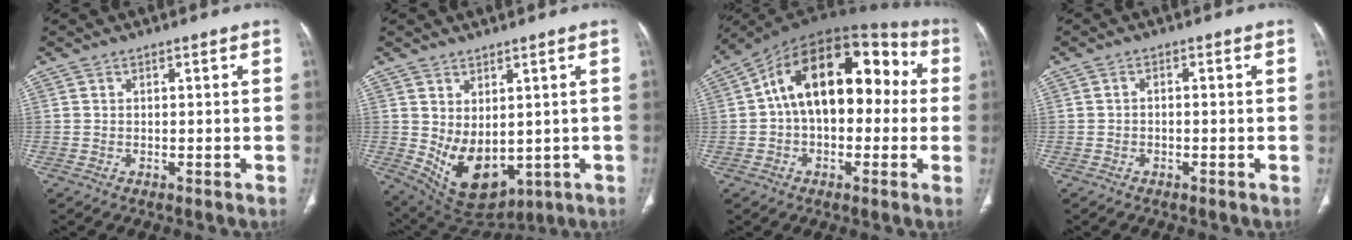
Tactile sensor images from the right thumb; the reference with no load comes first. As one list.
[{"total": 11.6, "force": [-0.6, 7.3, 9.0], "torque": [-0.130, -0.014, 0.029]}, {"total": 19.7, "force": [1.6, 12.0, 15.6], "torque": [-0.209, 0.059, 0.013]}, {"total": 0.9, "force": [-0.3, 0.6, 0.6], "torque": [-0.007, 0.004, -0.008]}]